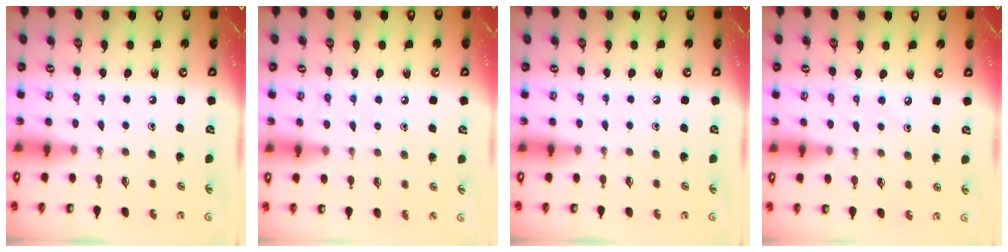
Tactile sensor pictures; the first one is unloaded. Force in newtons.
{"total": 4.7, "press": 4.6, "slide": 0.5}
{"total": 0.0}
{"total": 4.0, "press": 4.0, "slide": 0.5}